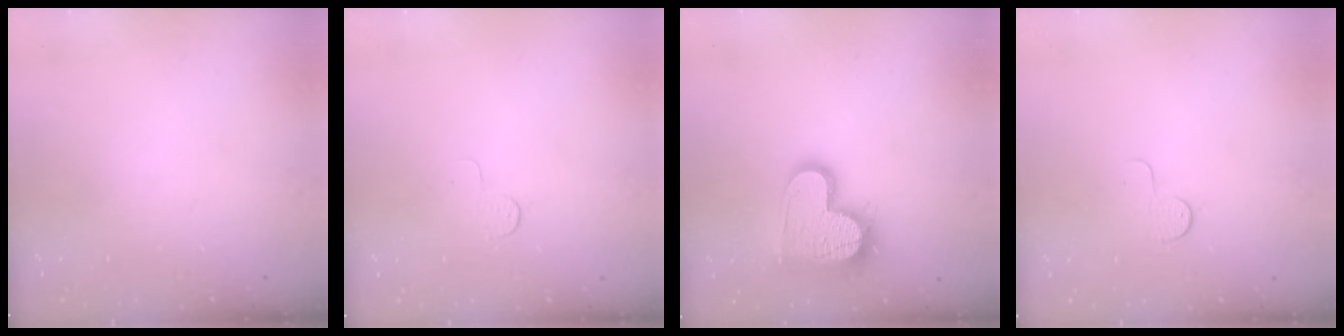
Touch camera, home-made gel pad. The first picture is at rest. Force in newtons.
{"total": 3.9, "press": 3.8, "slide": 0.4}
{"total": 16.4, "press": 16.3, "slide": 1.2}
{"total": 4.6, "press": 4.6, "slide": 0.4}